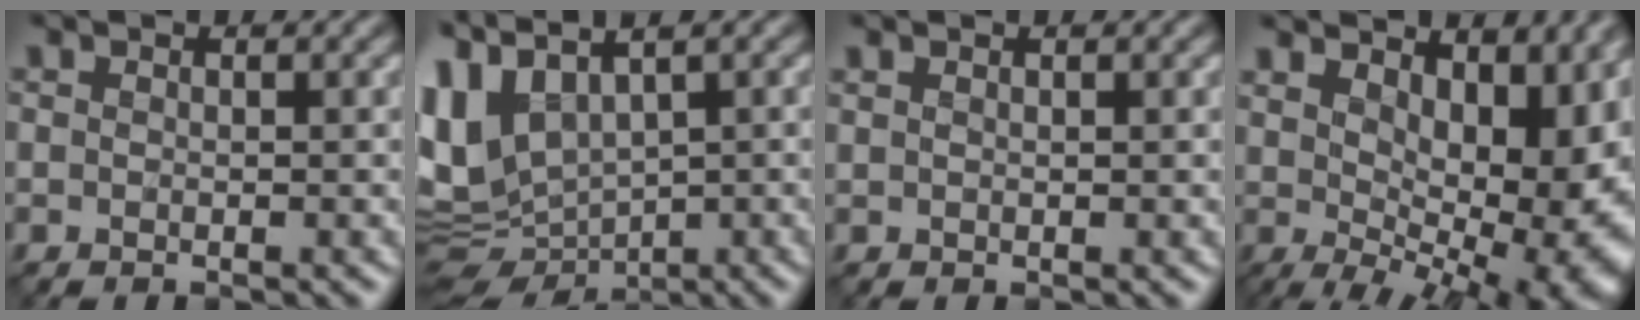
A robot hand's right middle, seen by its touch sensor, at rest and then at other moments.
{"total": 7.8, "force": [0.7, 4.8, 6.2], "torque": [-0.150, -0.009, 0.031]}
{"total": 0.6, "force": [0.5, -0.1, -0.1], "torque": [-0.003, 0.001, 0.013]}
{"total": 15.9, "force": [3.1, 7.7, 13.5], "torque": [-0.159, 0.008, 0.078]}